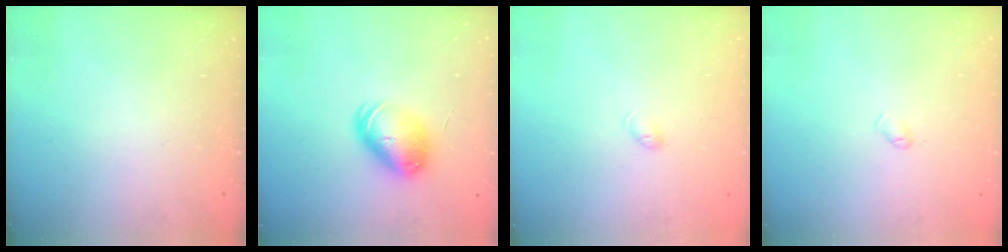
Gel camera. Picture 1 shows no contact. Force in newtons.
{"total": 9.0, "press": 8.9, "slide": 1.3}
{"total": 3.7, "press": 3.6, "slide": 0.6}
{"total": 3.1, "press": 3.0, "slide": 0.4}